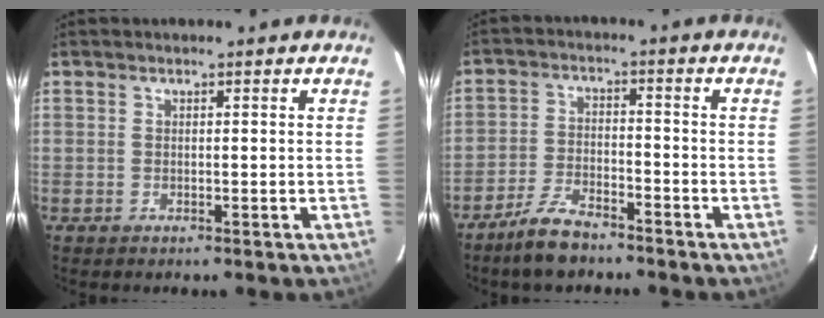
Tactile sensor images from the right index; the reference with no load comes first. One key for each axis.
{"total": 7.1, "fx": -5.9, "fy": 2.4, "fz": 3.2, "tx": -0.086, "ty": 0.001, "tz": -0.111}